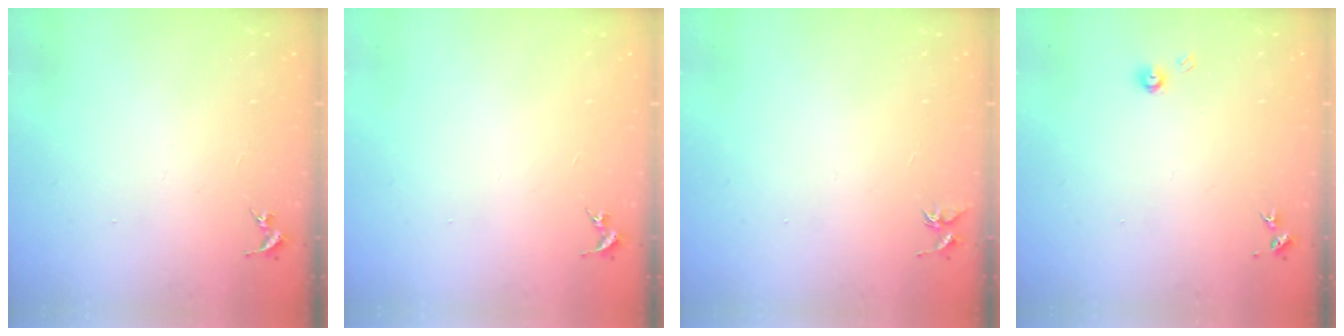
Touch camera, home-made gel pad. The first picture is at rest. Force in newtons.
{"total": 0.0}
{"total": 3.7, "press": 3.7, "slide": 0.4}
{"total": 4.3, "press": 4.3, "slide": 0.3}